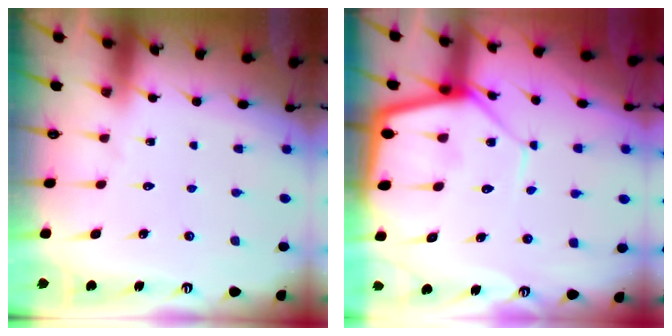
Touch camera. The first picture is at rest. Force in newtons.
{"total": 12.0, "press": 12.0, "slide": 1.2}